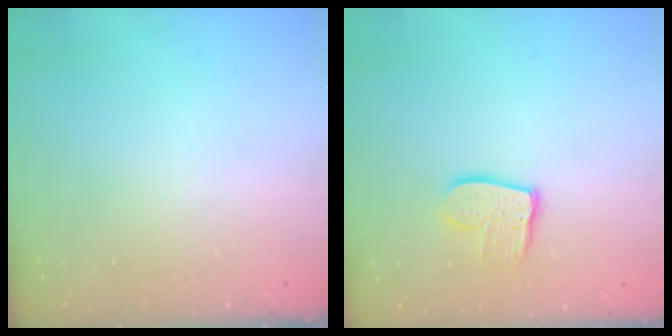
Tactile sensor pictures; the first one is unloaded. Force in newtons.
{"total": 10.0, "press": 9.9, "slide": 0.7}